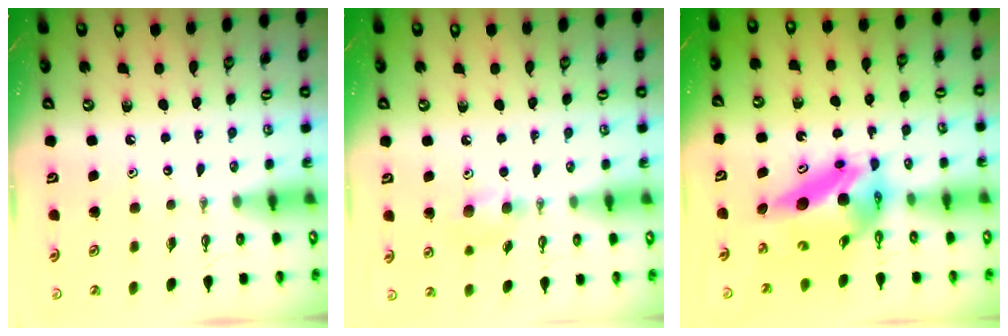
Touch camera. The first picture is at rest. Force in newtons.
{"total": 7.4, "press": 7.2, "slide": 1.4}
{"total": 12.0, "press": 11.9, "slide": 1.0}